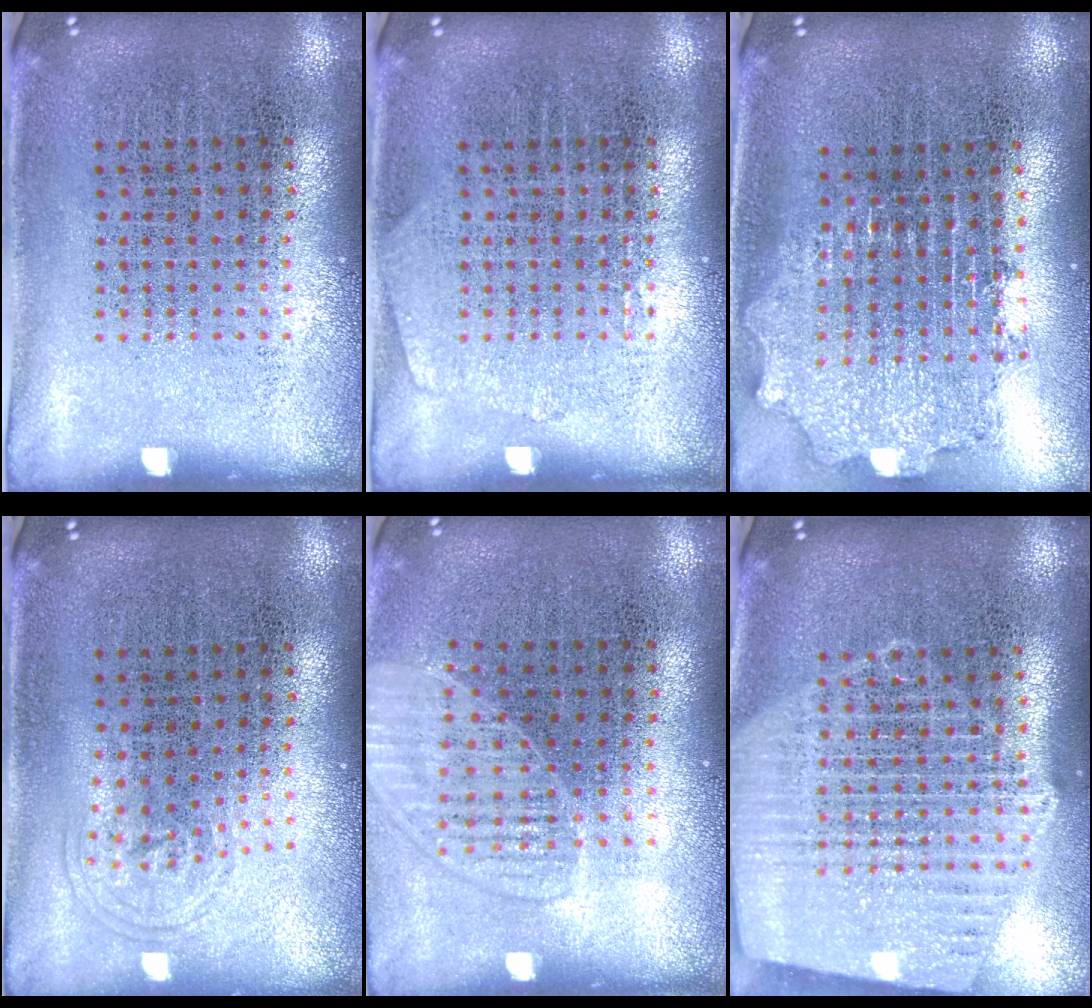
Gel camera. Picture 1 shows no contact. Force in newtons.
{"total": 0.9, "press": 0.9, "slide": 0.0}
{"total": 2.1, "press": 1.6, "slide": 1.3}
{"total": 0.7, "press": 0.6, "slide": 0.5}
{"total": 1.4, "press": 1.4, "slide": 0.2}
{"total": 2.1, "press": 1.9, "slide": 1.0}